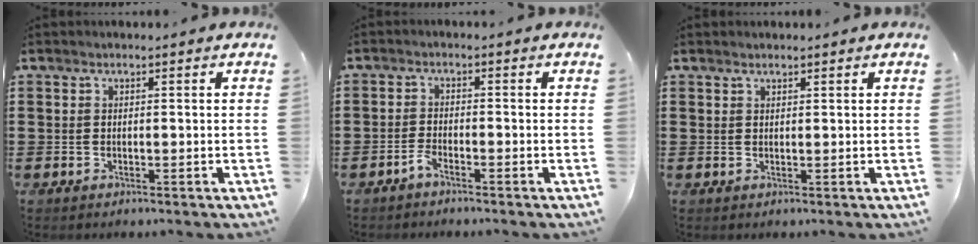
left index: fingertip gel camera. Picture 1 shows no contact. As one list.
[{"total": 1.9, "force": [-1.6, 0.3, 1.1], "torque": [-0.030, 0.000, -0.032]}, {"total": 0.8, "force": [0.8, 0.2, 0.1], "torque": [-0.003, 0.001, 0.016]}]